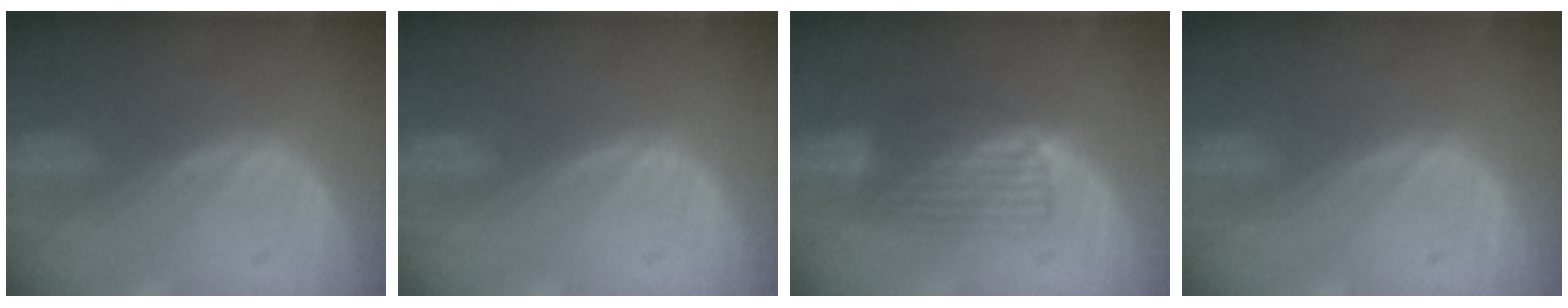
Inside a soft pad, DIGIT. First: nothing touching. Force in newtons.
{"total": 0.0}
{"total": 6.6, "press": 5.8, "slide": 3.0}
{"total": 0.0}